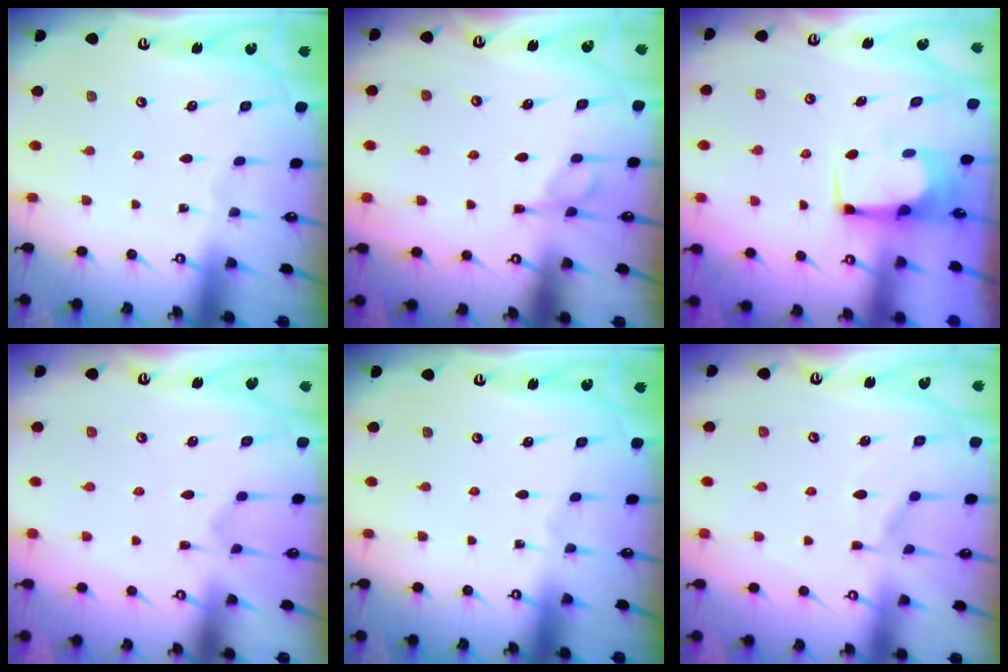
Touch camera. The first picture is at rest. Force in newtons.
{"total": 5.8, "press": 5.7, "slide": 0.9}
{"total": 2.4, "press": 2.4, "slide": 0.2}
{"total": 2.9, "press": 2.6, "slide": 1.3}
{"total": 0.0}
{"total": 1.8, "press": 1.0, "slide": 1.5}